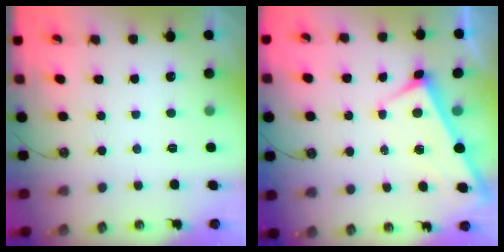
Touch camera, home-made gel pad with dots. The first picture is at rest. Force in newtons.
{"total": 3.0, "press": 3.0, "slide": 0.1}